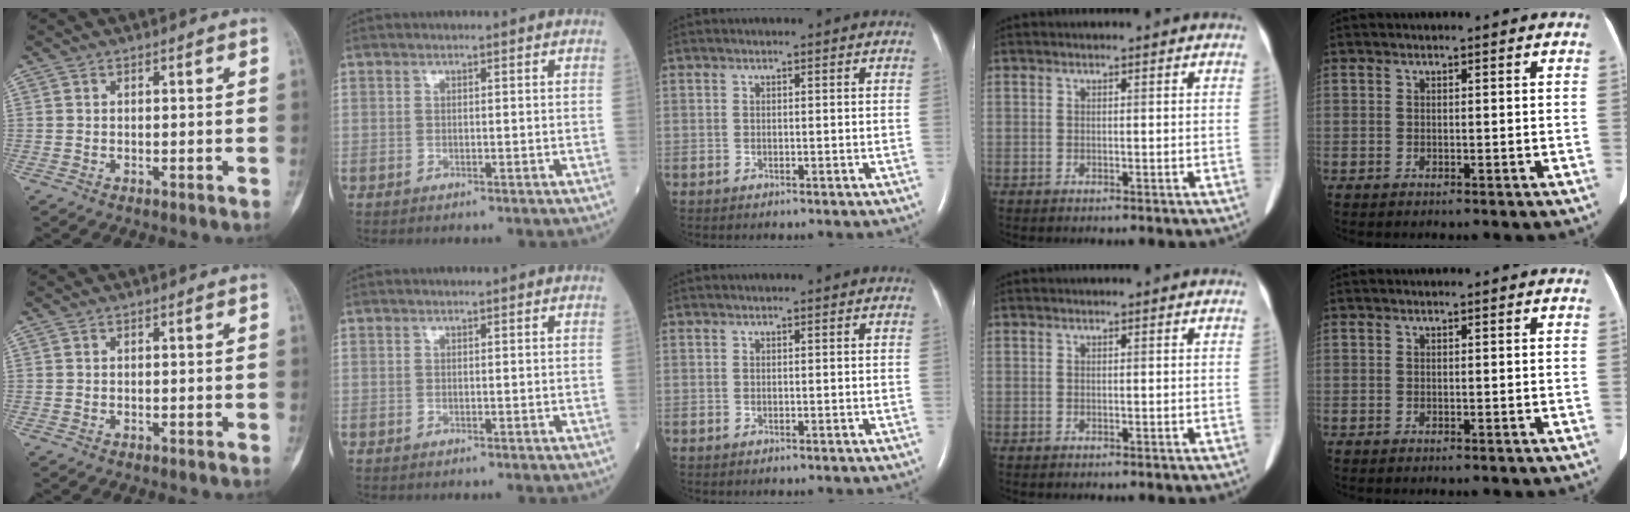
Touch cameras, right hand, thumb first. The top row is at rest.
{}